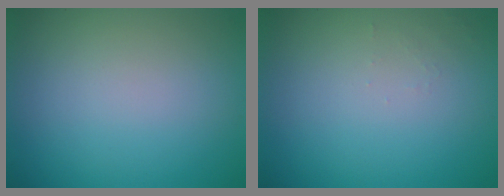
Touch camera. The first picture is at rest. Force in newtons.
{"total": 0.7, "press": 0.7, "slide": 0.1}